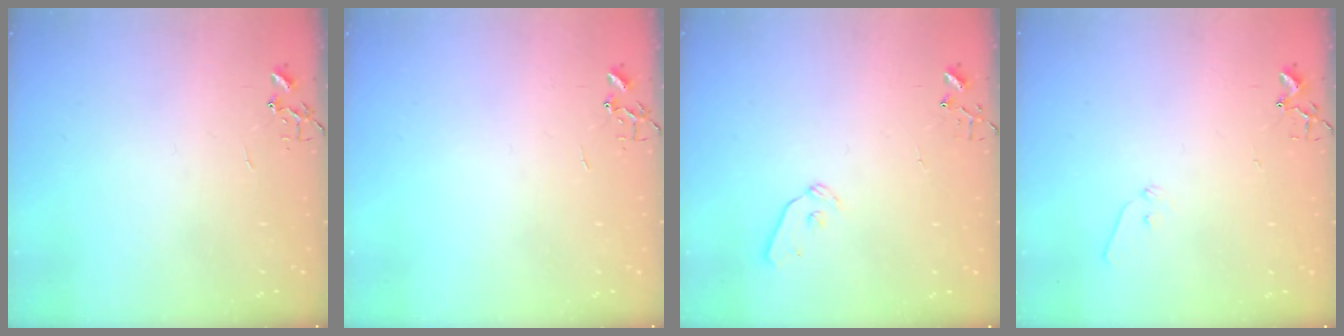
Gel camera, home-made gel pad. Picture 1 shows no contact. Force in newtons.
{"total": 0.0}
{"total": 8.7, "press": 8.7, "slide": 0.9}
{"total": 6.3, "press": 6.3, "slide": 0.7}